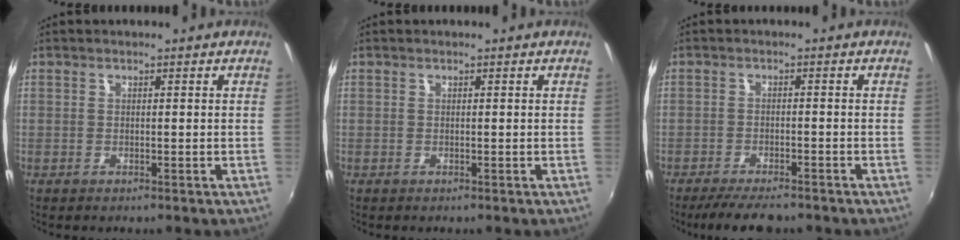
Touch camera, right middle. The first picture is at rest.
{"total": 0.0}
{"total": 7.2, "force": [-6.0, 1.5, 3.6], "torque": [-0.083, -0.020, -0.100]}